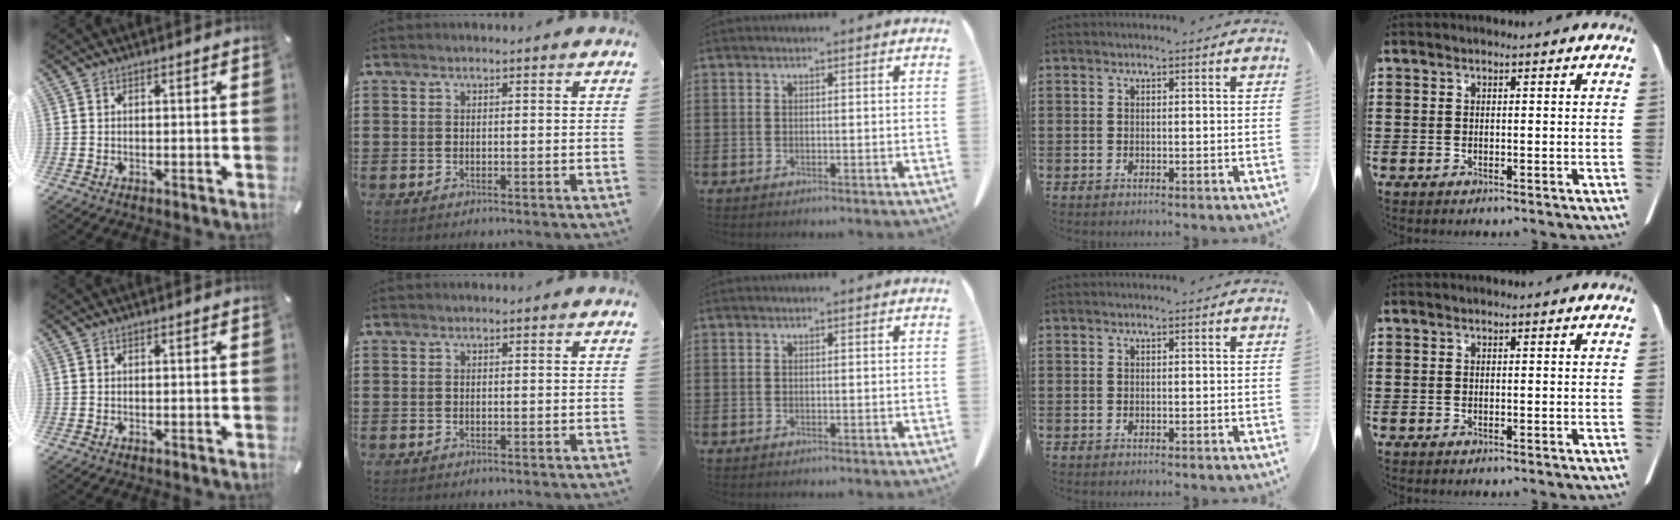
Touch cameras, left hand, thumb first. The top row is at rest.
{}